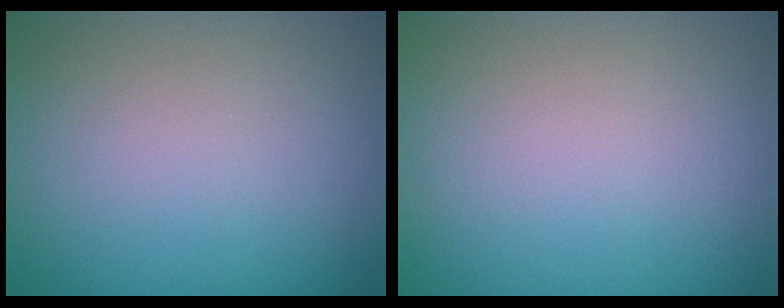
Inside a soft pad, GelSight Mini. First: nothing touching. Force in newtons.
{"total": 0.0}